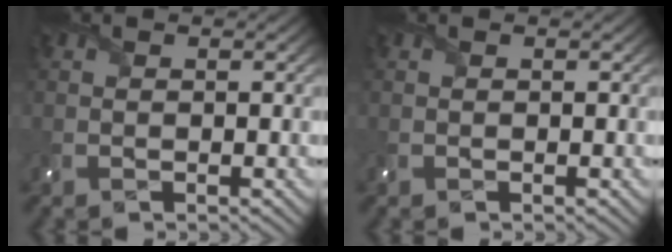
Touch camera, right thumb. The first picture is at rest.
{"total": 0.0}